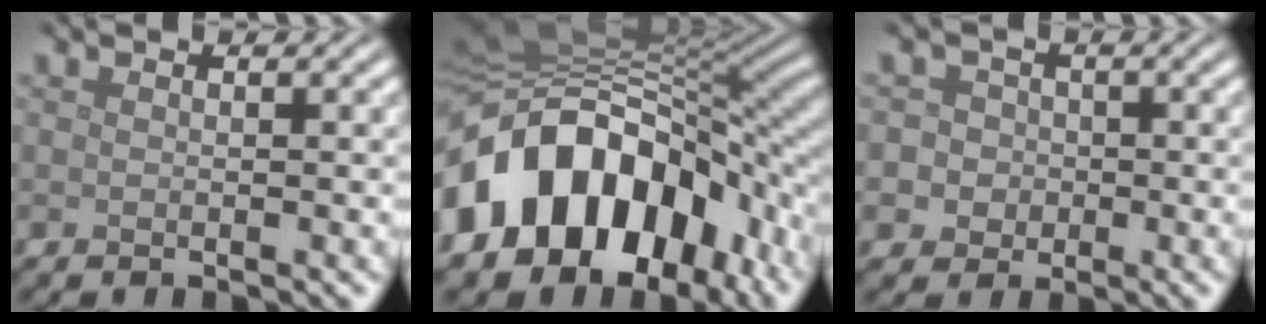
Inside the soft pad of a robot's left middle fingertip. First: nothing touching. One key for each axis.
{"total": 14.8, "fx": -5.1, "fy": 10.5, "fz": 9.1, "tx": -0.146, "ty": 0.008, "tz": -0.097}
{"total": 5.5, "fx": -1.0, "fy": 5.2, "fz": 1.4, "tx": -0.014, "ty": 0.017, "tz": -0.044}